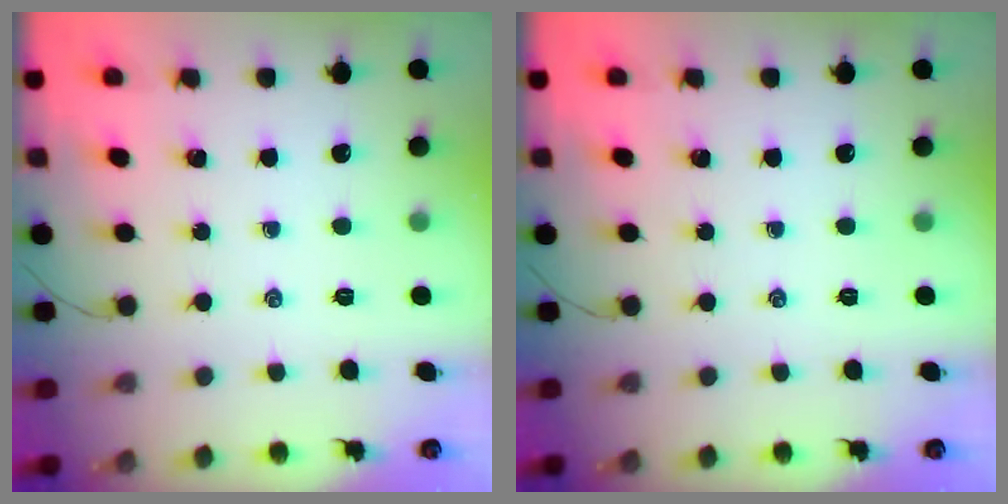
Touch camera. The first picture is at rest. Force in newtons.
{"total": 0.0}